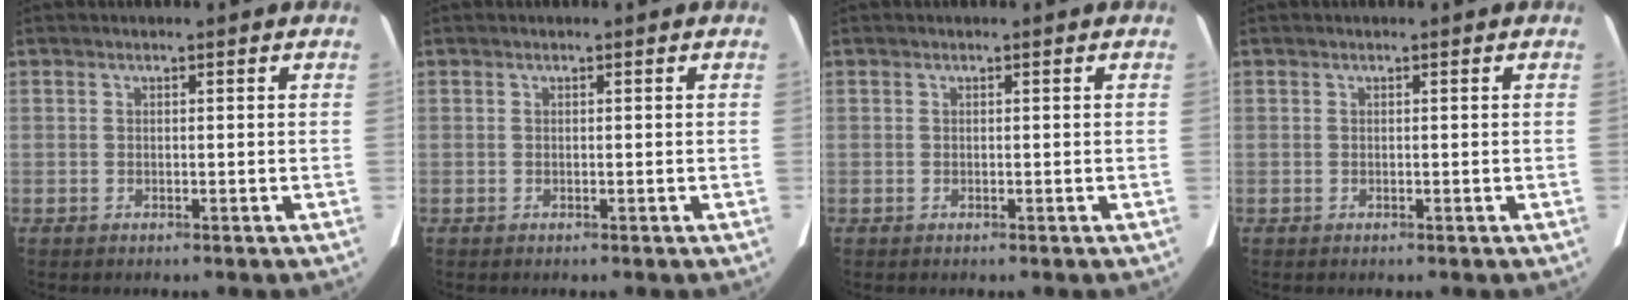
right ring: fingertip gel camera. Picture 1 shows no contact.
{"total": 0.0}
{"total": 0.0}
{"total": 0.0}